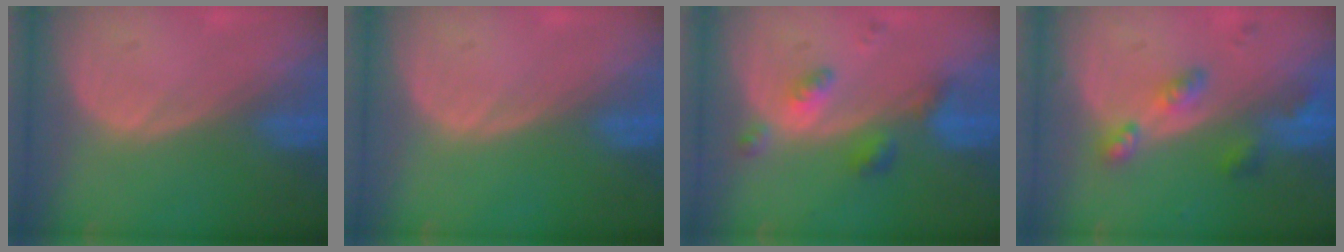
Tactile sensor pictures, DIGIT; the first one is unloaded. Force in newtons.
{"total": 0.0}
{"total": 5.3, "press": 4.6, "slide": 2.7}
{"total": 5.2, "press": 4.8, "slide": 2.0}